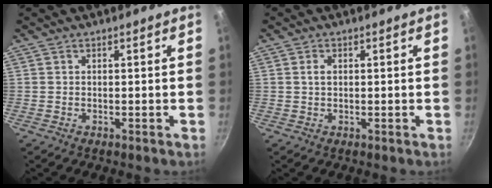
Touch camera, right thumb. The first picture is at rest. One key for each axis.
{"total": 1.4, "fx": 0.3, "fy": 1.0, "fz": 1.0, "tx": -0.016, "ty": 0.003, "tz": 0.005}